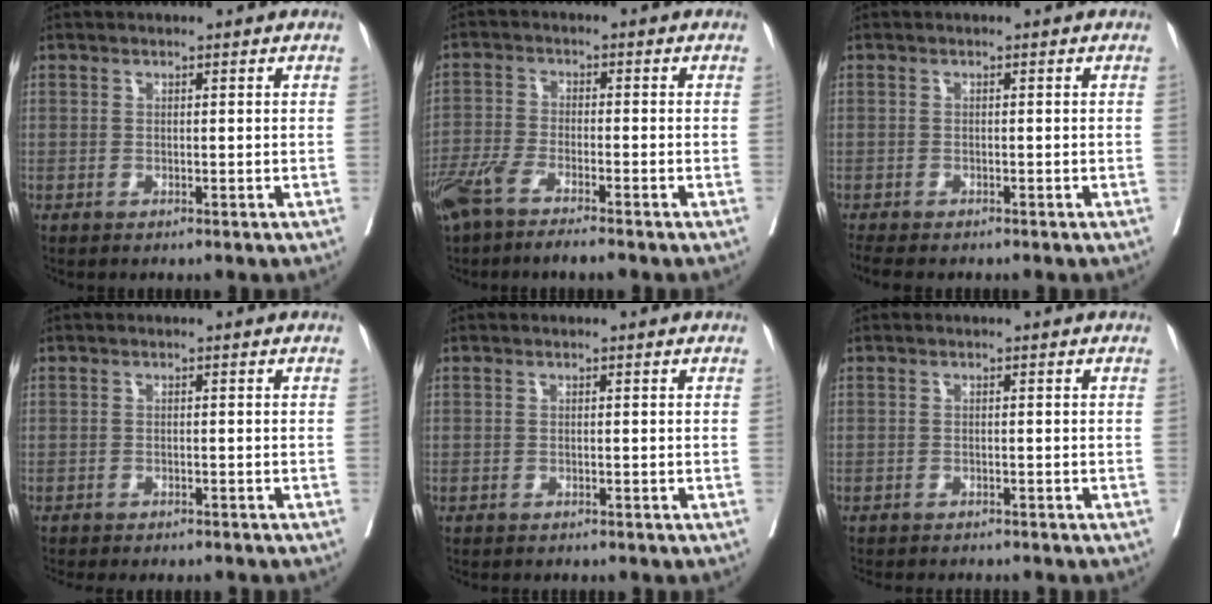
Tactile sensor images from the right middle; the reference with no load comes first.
{"total": 7.0, "force": [-5.3, 0.9, 4.6], "torque": [-0.087, -0.011, -0.096]}
{"total": 3.7, "force": [-3.1, 0.9, 1.7], "torque": [-0.029, -0.011, -0.048]}
{"total": 8.3, "force": [-7.6, 1.6, 2.8], "torque": [-0.033, -0.008, -0.095]}
{"total": 4.1, "force": [-3.7, 0.9, 1.5], "torque": [-0.020, -0.005, -0.046]}
{"total": 7.7, "force": [-7.2, 1.5, 2.4], "torque": [-0.028, -0.007, -0.091]}